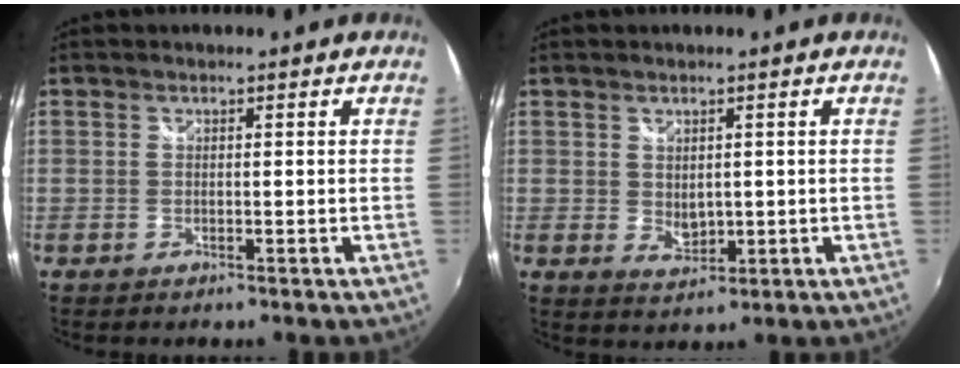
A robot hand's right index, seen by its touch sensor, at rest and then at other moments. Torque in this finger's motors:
{"motor_torque": [-0.66, 0.90, 0.04, 0.03]}